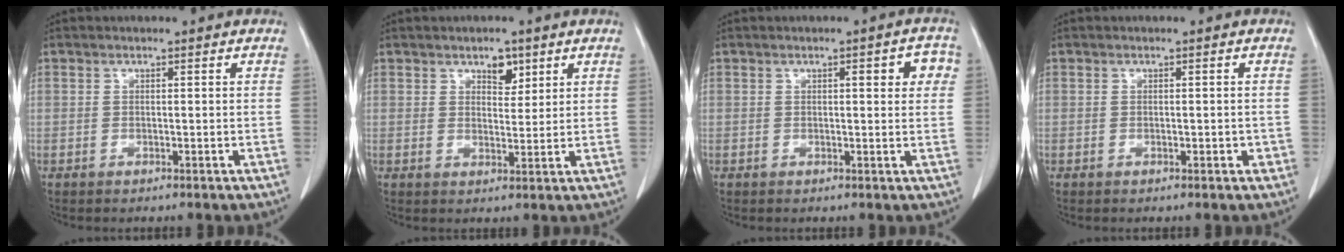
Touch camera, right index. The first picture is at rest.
{"total": 3.2, "force": [2.0, 1.7, 1.8], "torque": [-0.025, -0.002, 0.033]}
{"total": 4.0, "force": [1.2, 1.1, 3.6], "torque": [-0.041, 0.009, 0.011]}
{"total": 1.3, "force": [-0.3, 0.6, 1.1], "torque": [-0.015, 0.003, -0.002]}